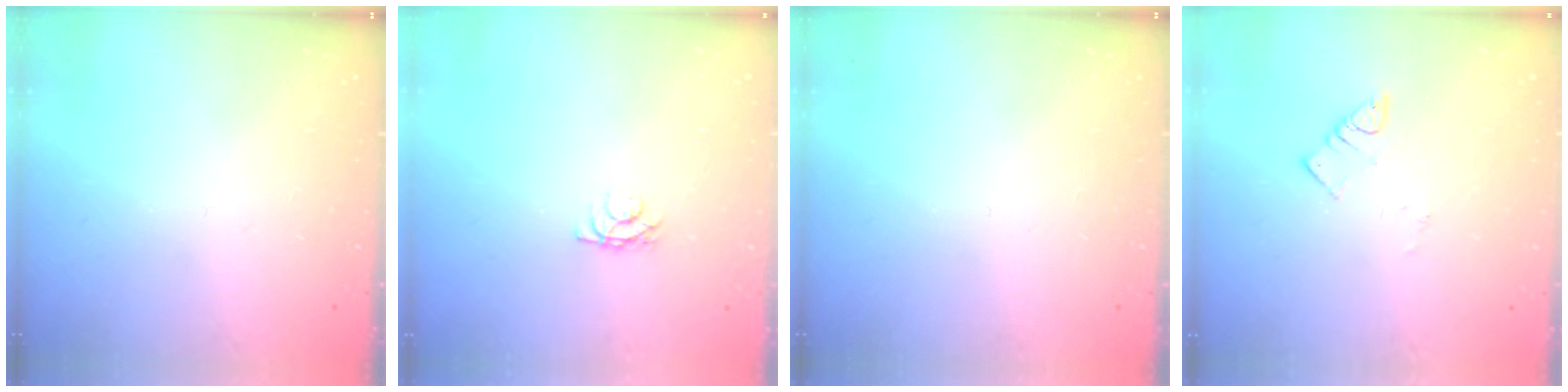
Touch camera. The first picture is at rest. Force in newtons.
{"total": 4.2, "press": 4.2, "slide": 0.5}
{"total": 0.0}
{"total": 3.6, "press": 3.6, "slide": 0.3}